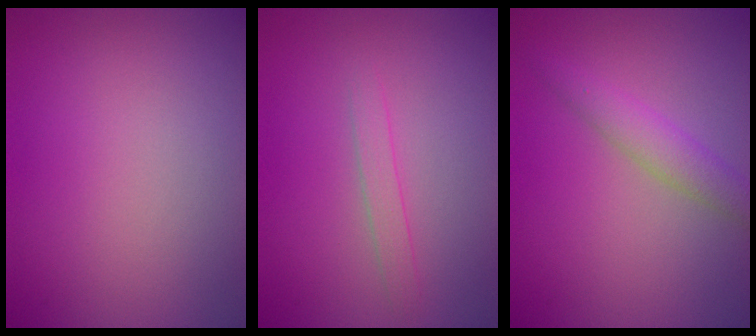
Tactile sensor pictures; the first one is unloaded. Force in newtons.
{"total": 1.3, "press": 1.3, "slide": 0.1}
{"total": 2.5, "press": 2.5, "slide": 0.1}